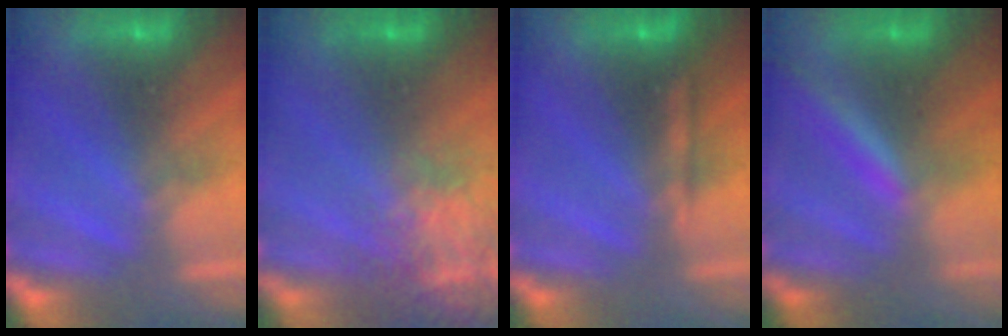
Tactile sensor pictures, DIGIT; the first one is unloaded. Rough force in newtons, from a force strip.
{"total": 10.5}
{"total": 2.1}
{"total": 1.3}